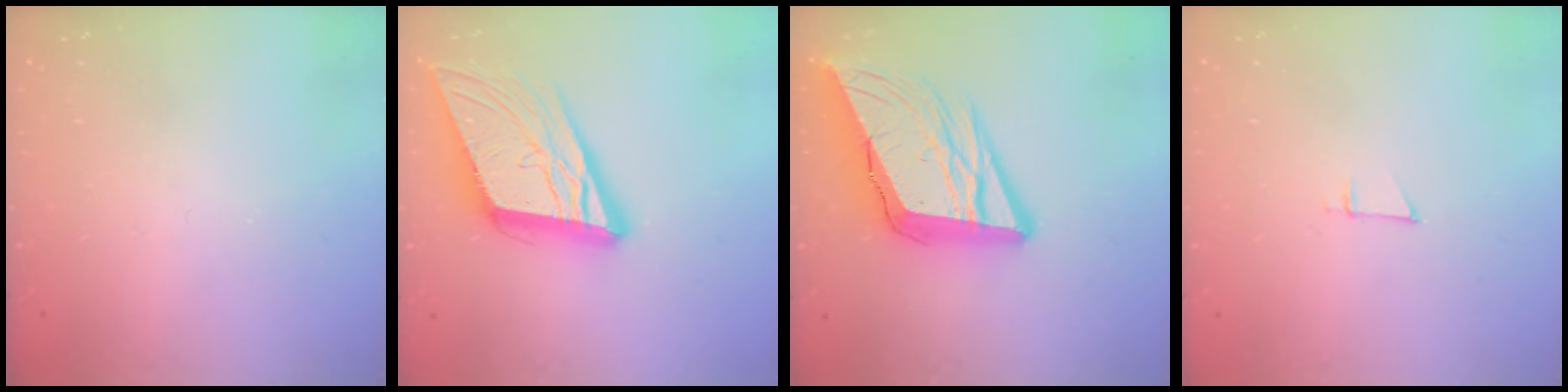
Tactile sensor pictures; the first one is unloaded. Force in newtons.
{"total": 18.0, "press": 17.6, "slide": 3.8}
{"total": 18.2, "press": 18.0, "slide": 2.6}
{"total": 3.5, "press": 3.4, "slide": 0.4}